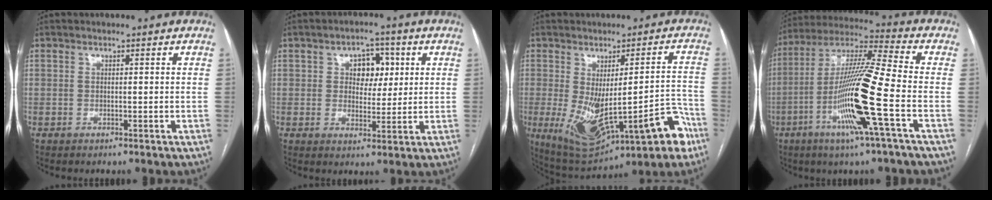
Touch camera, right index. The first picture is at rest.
{"total": 6.0, "force": [1.7, 3.9, 4.2], "torque": [-0.055, 0.017, 0.029]}
{"total": 17.8, "force": [-7.0, 5.8, 15.3], "torque": [-0.203, 0.010, -0.075]}
{"total": 16.8, "force": [-5.2, -0.9, 15.9], "torque": [-0.315, -0.013, -0.107]}